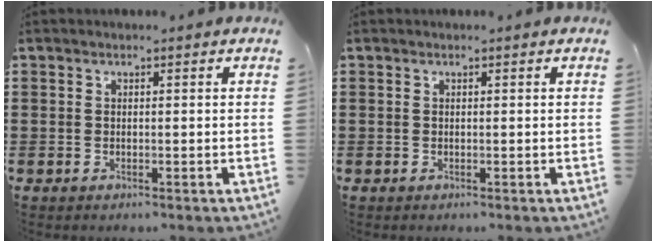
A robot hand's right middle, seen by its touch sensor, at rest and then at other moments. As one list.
[{"total": 0.0}]